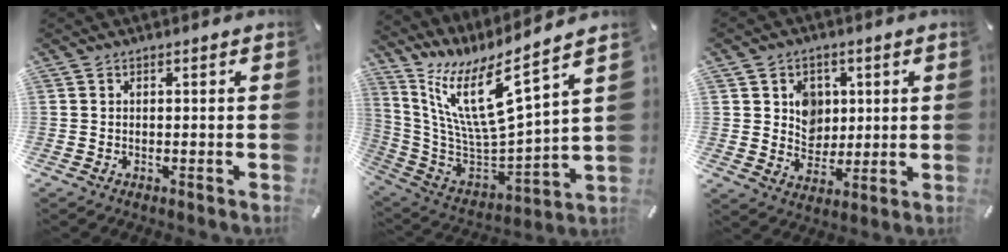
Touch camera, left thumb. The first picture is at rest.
{"total": 16.3, "force": [9.4, 4.7, 12.5], "torque": [-0.260, -0.074, 0.149]}
{"total": 7.2, "force": [2.1, 6.7, 1.5], "torque": [-0.016, -0.012, 0.036]}